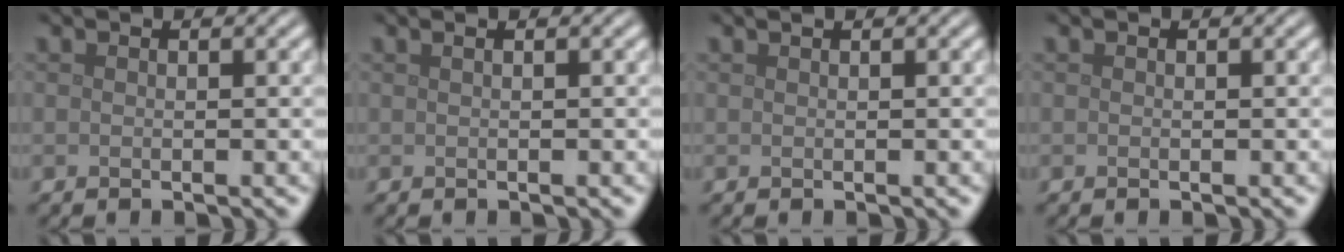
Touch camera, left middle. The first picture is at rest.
{"total": 1.2, "force": [0.6, 0.6, 0.9], "torque": [-0.005, -0.002, -0.001]}
{"total": 0.5, "force": [0.4, 0.1, 0.3], "torque": [-0.004, 0.002, 0.002]}
{"total": 0.0}